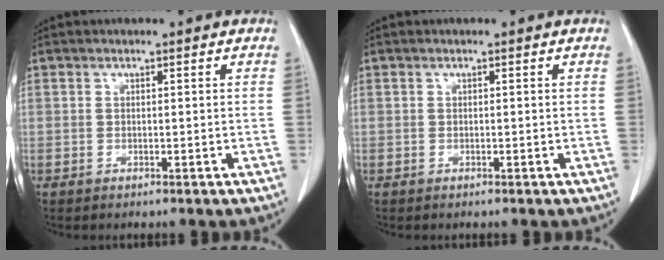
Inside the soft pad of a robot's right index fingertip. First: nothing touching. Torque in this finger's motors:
{"motor_torque": [0.23, -0.09, 0.06, 0.01]}